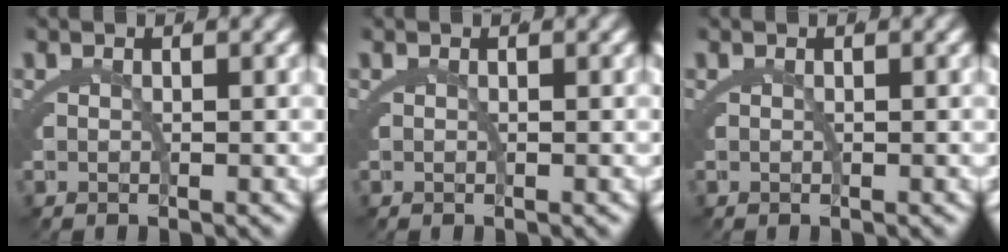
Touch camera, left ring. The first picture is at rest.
{"total": 0.0}
{"total": 0.0}